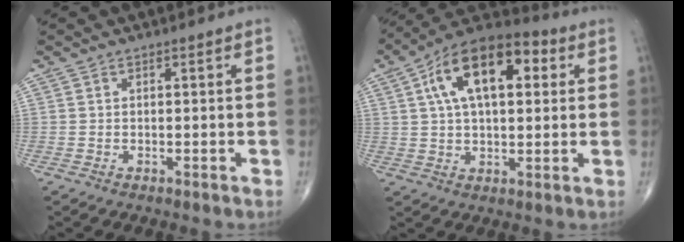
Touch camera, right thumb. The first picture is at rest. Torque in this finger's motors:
{"motor_torque": [0.61, 3.61, 1.69, 0.63, 0.13]}